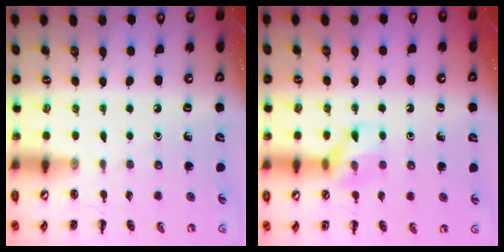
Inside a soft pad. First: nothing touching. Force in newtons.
{"total": 9.3, "press": 9.3, "slide": 0.6}